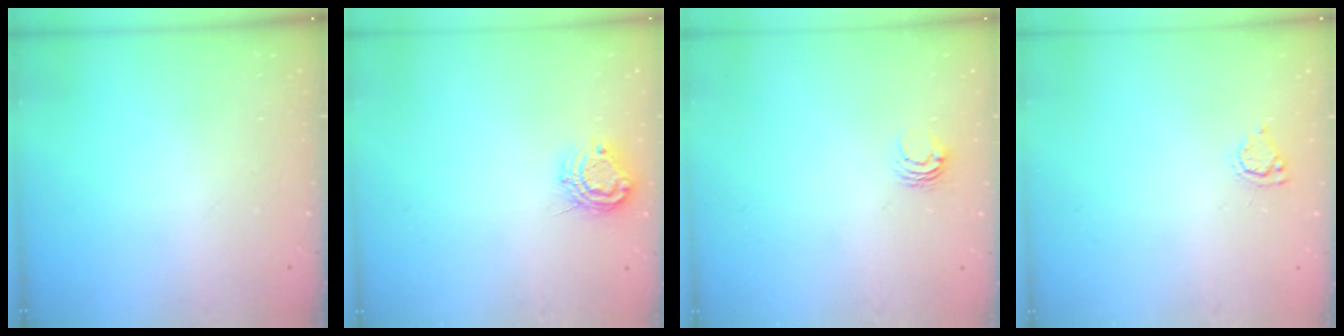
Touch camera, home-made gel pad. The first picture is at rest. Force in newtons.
{"total": 8.8, "press": 8.8, "slide": 0.5}
{"total": 4.7, "press": 4.7, "slide": 0.2}
{"total": 5.0, "press": 5.0, "slide": 0.5}